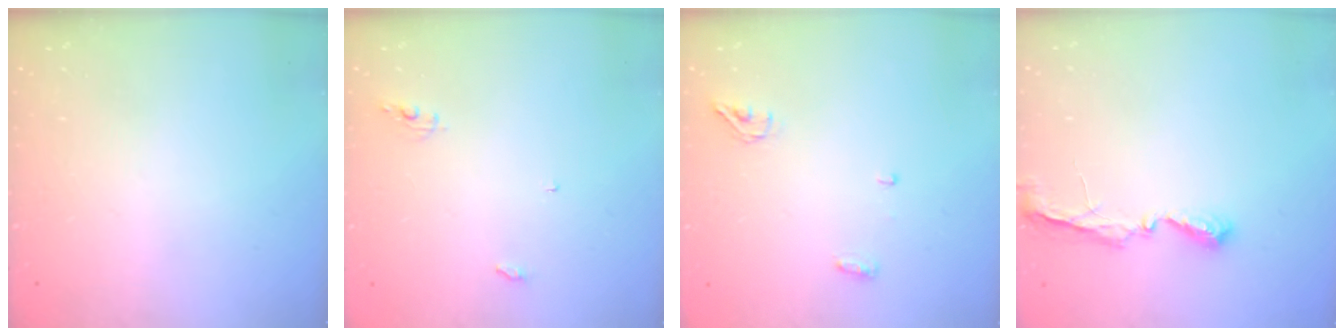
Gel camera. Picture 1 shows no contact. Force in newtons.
{"total": 4.1, "press": 4.1, "slide": 0.3}
{"total": 4.3, "press": 4.0, "slide": 1.4}
{"total": 5.8, "press": 5.8, "slide": 0.3}